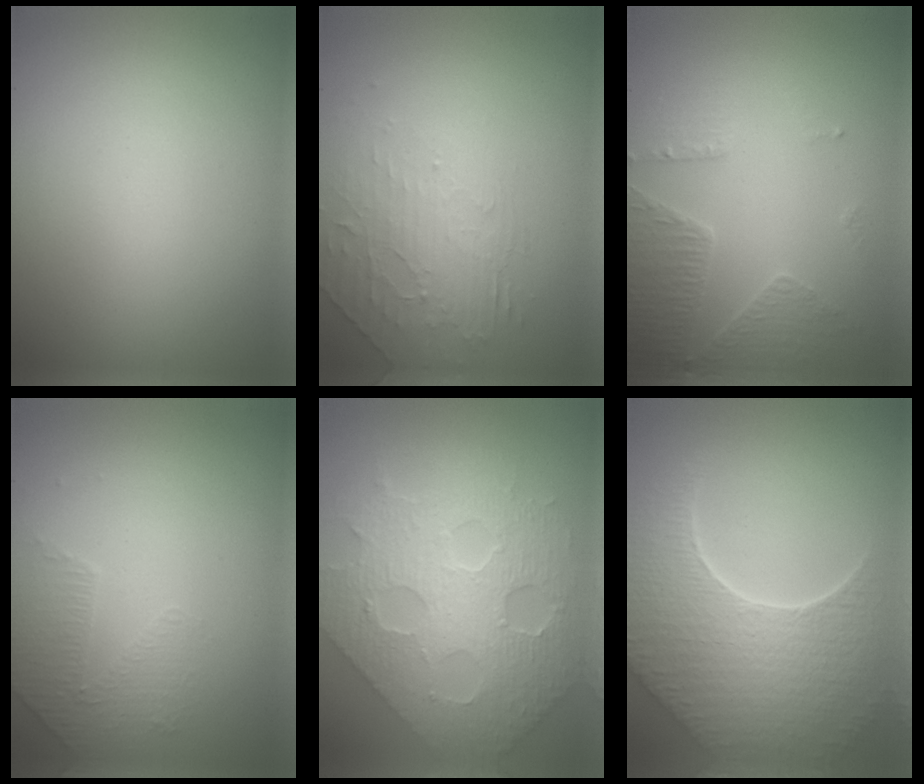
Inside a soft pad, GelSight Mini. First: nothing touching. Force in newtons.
{"total": 2.1, "press": 1.2, "slide": 1.7}
{"total": 3.6, "press": 3.2, "slide": 1.5}
{"total": 1.4, "press": 0.9, "slide": 1.1}
{"total": 8.4, "press": 6.7, "slide": 5.0}
{"total": 8.7, "press": 6.2, "slide": 6.2}